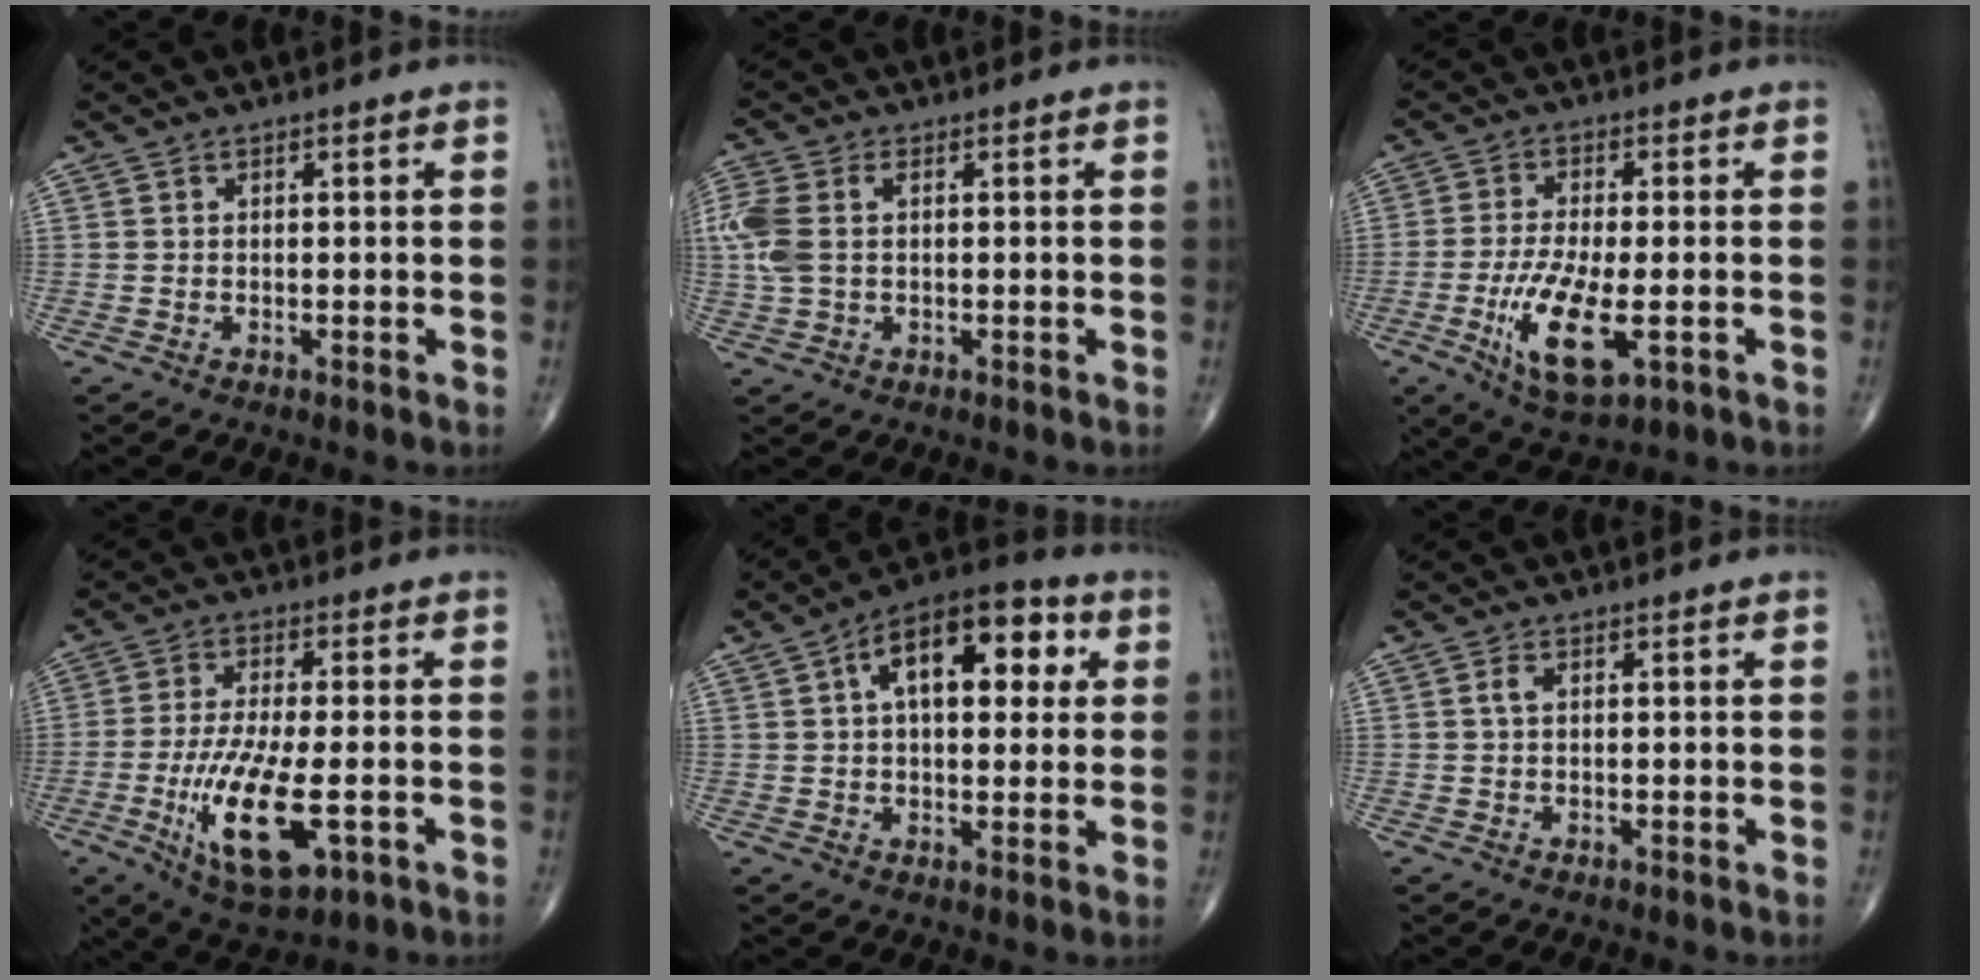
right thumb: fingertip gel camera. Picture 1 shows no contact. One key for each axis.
{"total": 8.0, "fx": 0.9, "fy": 5.0, "fz": 6.2, "tx": -0.181, "ty": 0.019, "tz": 0.020}
{"total": 12.0, "fx": -3.4, "fy": 4.2, "fz": 10.7, "tx": -0.207, "ty": -0.011, "tz": -0.055}
{"total": 14.4, "fx": -4.1, "fy": 5.0, "fz": 12.9, "tx": -0.246, "ty": -0.011, "tz": -0.062}
{"total": 15.9, "fx": 4.5, "fy": 8.2, "fz": 12.8, "tx": -0.162, "ty": 0.022, "tz": 0.060}
{"total": 2.0, "fx": 0.2, "fy": 1.0, "fz": 1.7, "tx": -0.034, "ty": 0.007, "tz": 0.002}